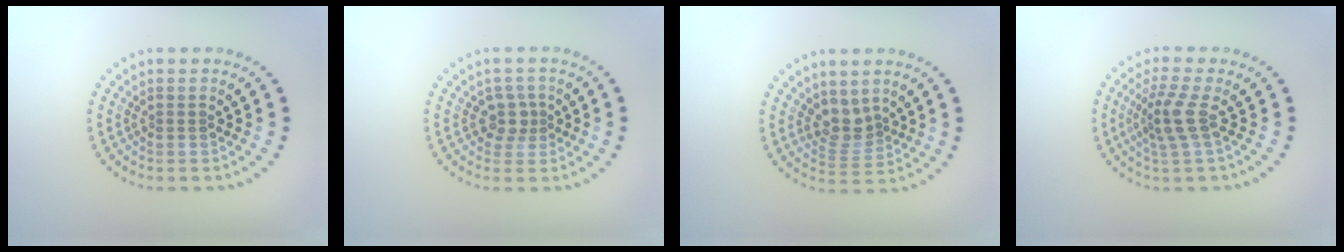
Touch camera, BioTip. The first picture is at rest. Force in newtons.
{"total": 2.0, "press": 1.6, "slide": 1.2}
{"total": 2.4, "press": 1.7, "slide": 1.6}
{"total": 2.9, "press": 2.2, "slide": 1.8}